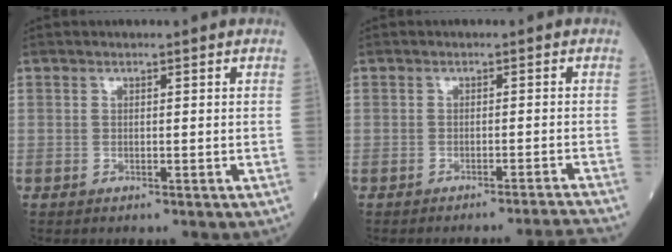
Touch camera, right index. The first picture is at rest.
{"total": 5.5, "force": [-4.8, -2.6, 0.4], "torque": [0.006, -0.005, -0.061]}